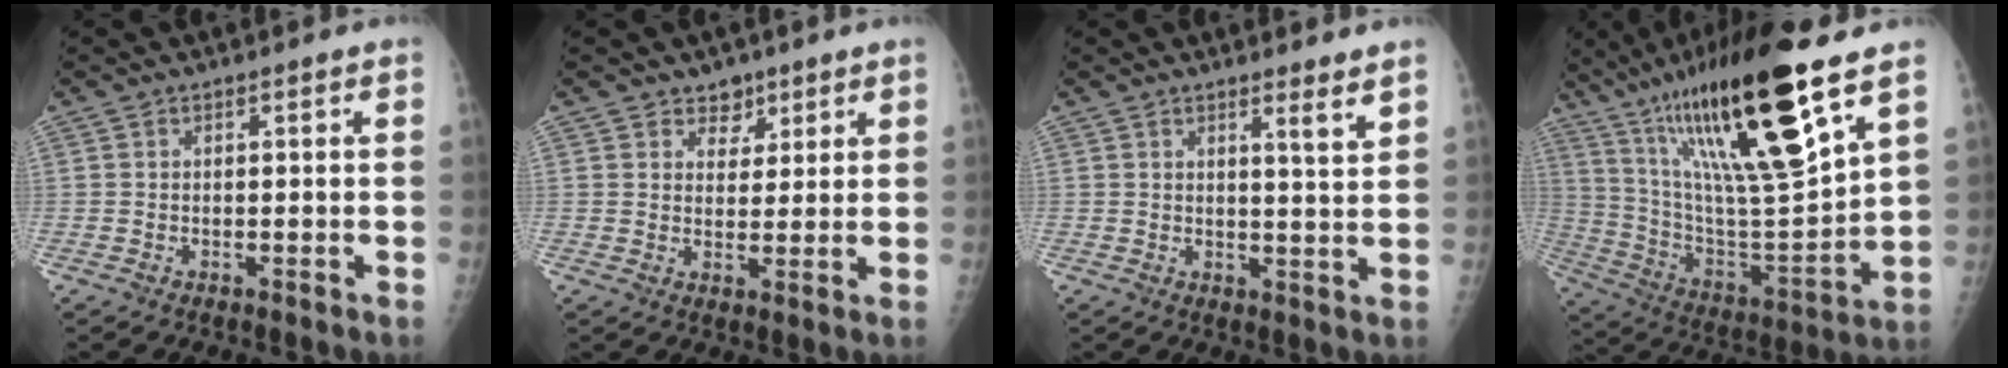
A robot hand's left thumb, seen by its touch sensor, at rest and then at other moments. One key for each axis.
{"total": 4.1, "fx": 2.8, "fy": 3.0, "fz": 0.5, "tx": 0.025, "ty": -0.015, "tz": 0.040}
{"total": 3.6, "fx": 2.7, "fy": 0.0, "fz": 2.4, "tx": -0.031, "ty": -0.026, "tz": 0.038}
{"total": 27.8, "fx": 16.1, "fy": 4.8, "fz": 22.1, "tx": -0.389, "ty": -0.055, "tz": 0.289}